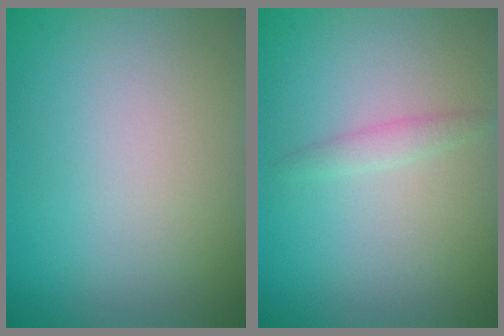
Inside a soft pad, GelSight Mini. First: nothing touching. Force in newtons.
{"total": 1.1, "press": 1.1, "slide": 0.0}